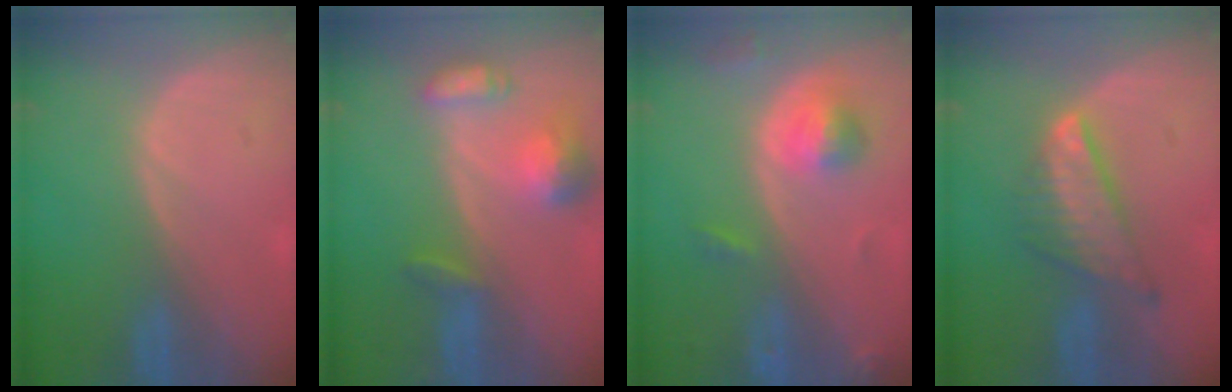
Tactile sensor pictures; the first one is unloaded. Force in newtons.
{"total": 6.9, "press": 6.4, "slide": 2.6}
{"total": 5.5, "press": 4.9, "slide": 2.3}
{"total": 7.4, "press": 6.5, "slide": 3.6}